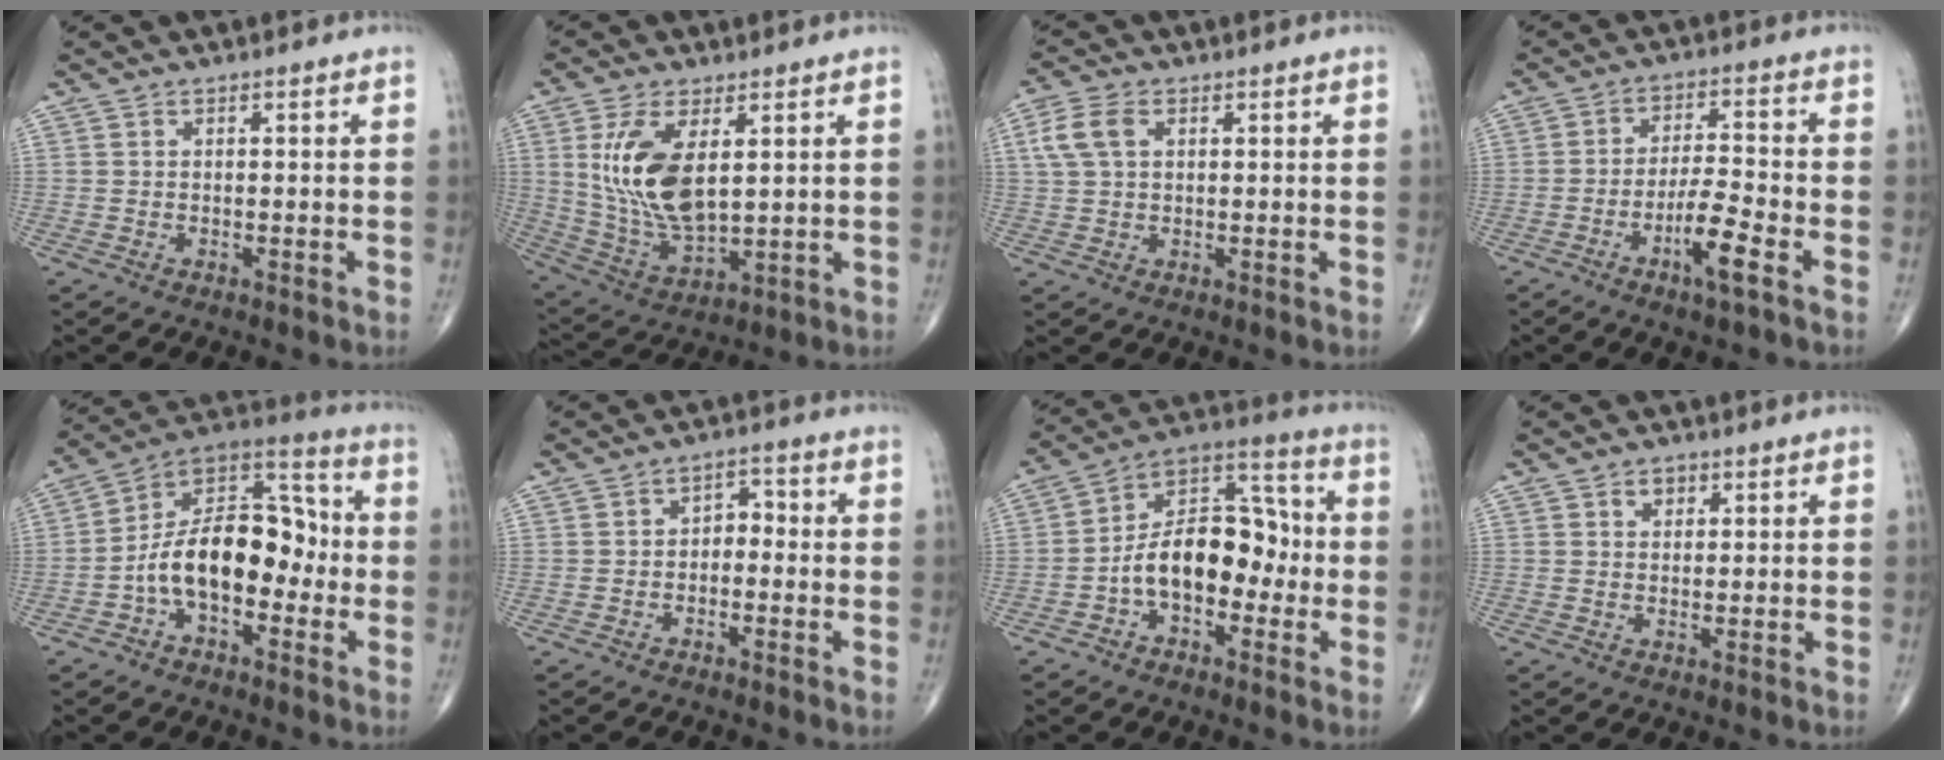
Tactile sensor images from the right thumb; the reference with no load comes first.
{"total": 14.4, "force": [3.5, 6.8, 12.2], "torque": [-0.242, -0.021, 0.082]}
{"total": 5.7, "force": [1.7, 3.5, 4.2], "torque": [-0.096, 0.011, 0.035]}
{"total": 7.9, "force": [-3.9, 1.0, 6.8], "torque": [-0.132, 0.021, -0.069]}
{"total": 16.7, "force": [-3.3, 9.7, 13.1], "torque": [-0.193, 0.059, -0.066]}
{"total": 3.4, "force": [-0.9, 2.3, 2.3], "torque": [-0.020, 0.025, -0.026]}
{"total": 14.8, "force": [-2.9, 9.1, 11.3], "torque": [-0.162, 0.050, -0.058]}
{"total": 2.2, "force": [1.1, 1.6, 1.0], "torque": [-0.003, -0.003, 0.015]}